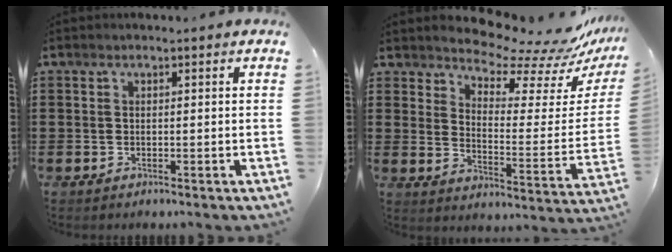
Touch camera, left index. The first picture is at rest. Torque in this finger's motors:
{"motor_torque": [2.14, 0.00, 0.25, -0.09]}